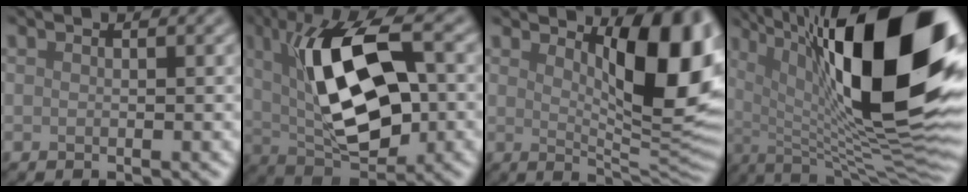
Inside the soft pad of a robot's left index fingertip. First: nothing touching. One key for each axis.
{"total": 11.9, "fx": 1.6, "fy": 5.2, "fz": 10.6, "tx": -0.180, "ty": 0.015, "tz": 0.022}
{"total": 10.2, "fx": 3.2, "fy": 3.3, "fz": 9.2, "tx": -0.125, "ty": -0.012, "tz": 0.056}
{"total": 20.4, "fx": 5.7, "fy": 6.8, "fz": 18.4, "tx": -0.274, "ty": 0.028, "tz": 0.094}